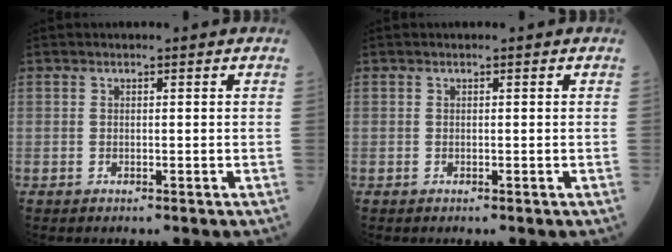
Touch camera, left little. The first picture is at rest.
{"total": 0.0}